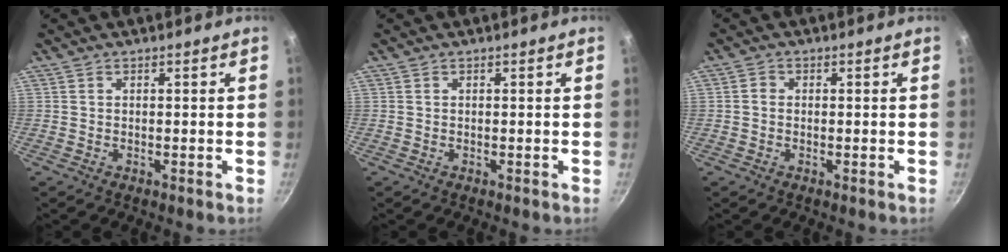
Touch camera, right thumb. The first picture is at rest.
{"total": 0.0}
{"total": 1.4, "force": [-0.2, 1.3, 0.6], "torque": [-0.009, 0.008, -0.005]}